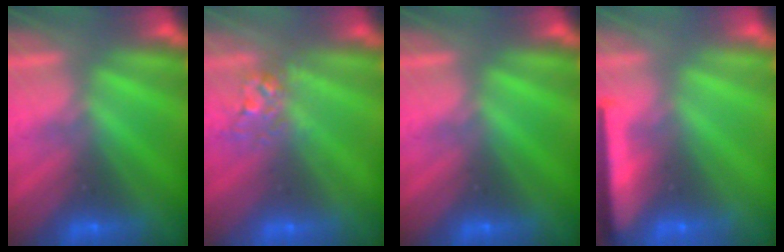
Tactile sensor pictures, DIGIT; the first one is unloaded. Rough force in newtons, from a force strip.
{"total": 2.7}
{"total": 0.0}
{"total": 9.0}